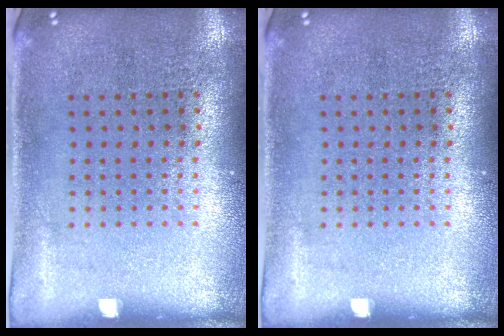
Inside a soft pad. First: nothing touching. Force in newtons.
{"total": 0.0}